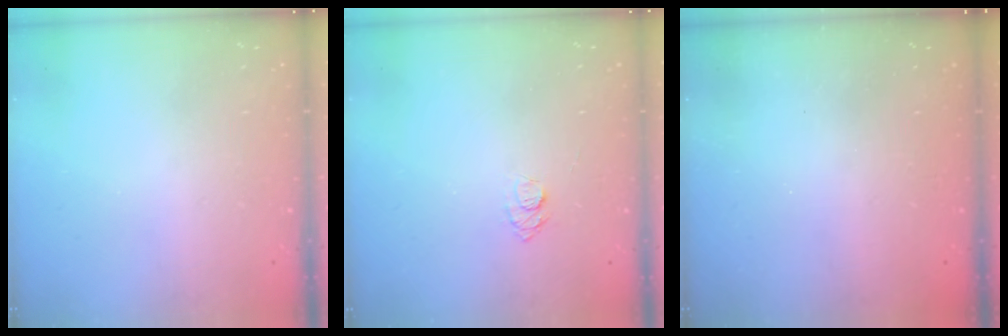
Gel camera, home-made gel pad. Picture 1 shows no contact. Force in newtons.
{"total": 5.0, "press": 5.0, "slide": 0.5}
{"total": 2.4, "press": 2.3, "slide": 0.8}